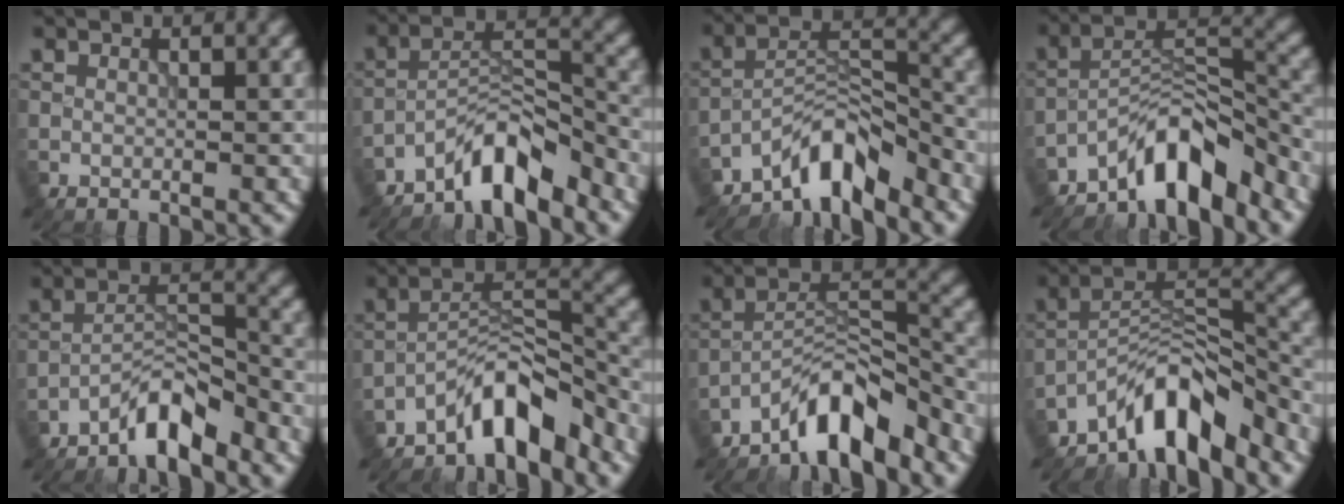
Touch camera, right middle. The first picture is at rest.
{"total": 5.8, "force": [-4.8, 1.3, 3.0], "torque": [-0.043, 0.011, -0.093]}
{"total": 6.4, "force": [-5.3, 1.8, 3.1], "torque": [-0.040, 0.009, -0.103]}
{"total": 6.8, "force": [-5.5, 1.9, 3.6], "torque": [-0.046, 0.014, -0.102]}
{"total": 4.5, "force": [-3.7, 0.9, 2.4], "torque": [-0.038, 0.014, -0.076]}
{"total": 6.4, "force": [-5.1, 1.8, 3.4], "torque": [-0.044, 0.015, -0.096]}
{"total": 6.6, "force": [-5.4, 1.6, 3.4], "torque": [-0.048, 0.012, -0.103]}
{"total": 7.8, "force": [-6.1, 2.3, 4.2], "torque": [-0.057, 0.009, -0.120]}